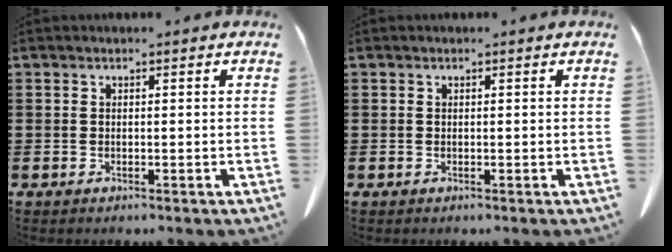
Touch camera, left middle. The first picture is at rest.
{"total": 0.0}